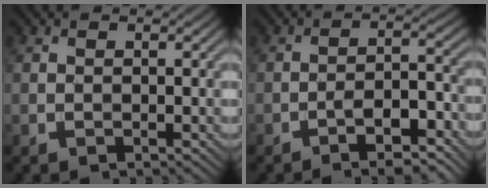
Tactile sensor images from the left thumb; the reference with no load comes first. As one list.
[{"total": 6.1, "force": [-3.9, 1.8, 4.3], "torque": [-0.065, 0.010, -0.061]}]